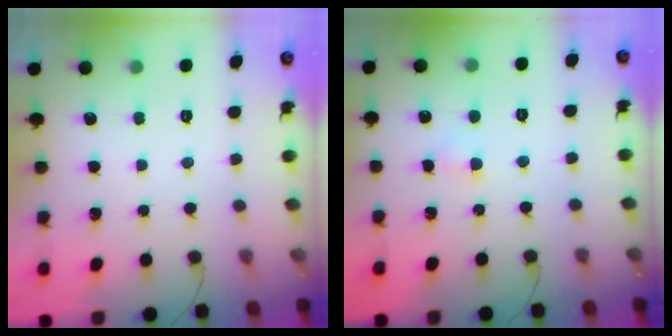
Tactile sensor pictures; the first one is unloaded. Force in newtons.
{"total": 1.8, "press": 1.5, "slide": 0.9}